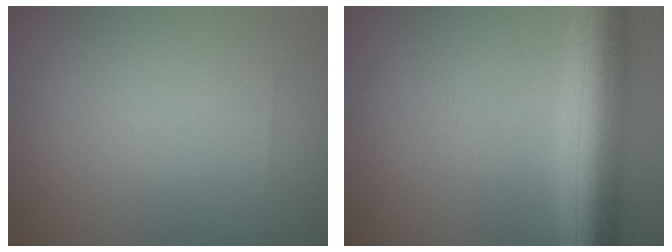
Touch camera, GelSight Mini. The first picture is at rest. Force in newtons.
{"total": 8.2, "press": 8.2, "slide": 0.4}